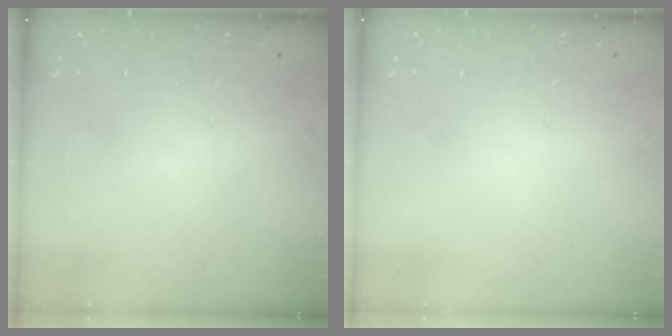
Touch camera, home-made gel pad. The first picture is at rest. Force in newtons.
{"total": 0.0}